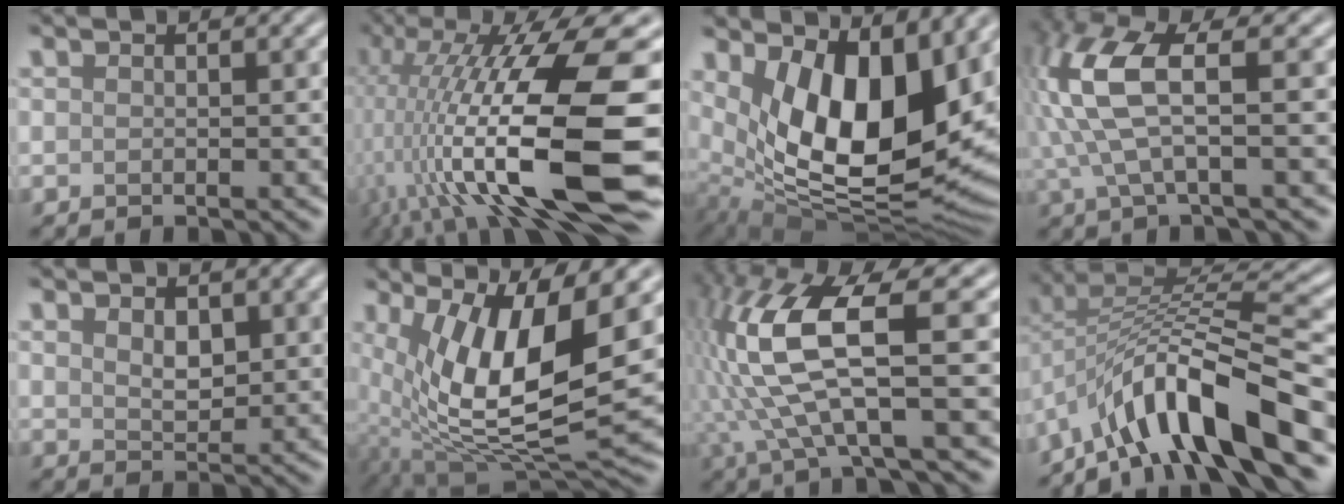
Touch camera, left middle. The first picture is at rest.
{"total": 17.1, "force": [-2.3, 5.0, 16.2], "torque": [-0.298, 0.014, -0.036]}
{"total": 11.9, "force": [3.4, 5.8, 9.8], "torque": [-0.154, -0.018, 0.068]}
{"total": 7.2, "force": [1.4, 2.0, 6.7], "torque": [-0.166, 0.020, 0.033]}
{"total": 2.2, "force": [1.3, 1.2, 1.3], "torque": [-0.025, 0.001, 0.035]}
{"total": 12.9, "force": [2.5, 4.2, 11.9], "torque": [-0.215, -0.005, 0.051]}
{"total": 9.7, "force": [0.4, 2.7, 9.3], "torque": [-0.207, 0.016, 0.014]}
{"total": 11.3, "force": [-6.2, 3.0, 9.0], "torque": [-0.137, 0.023, -0.102]}